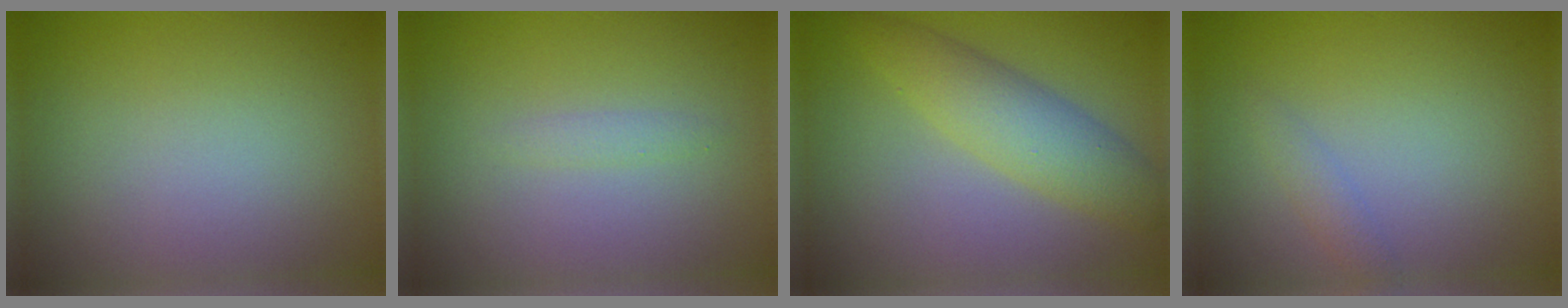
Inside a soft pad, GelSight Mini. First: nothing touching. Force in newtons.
{"total": 0.8, "press": 0.8, "slide": 0.0}
{"total": 4.6, "press": 4.6, "slide": 0.1}
{"total": 1.2, "press": 1.2, "slide": 0.1}